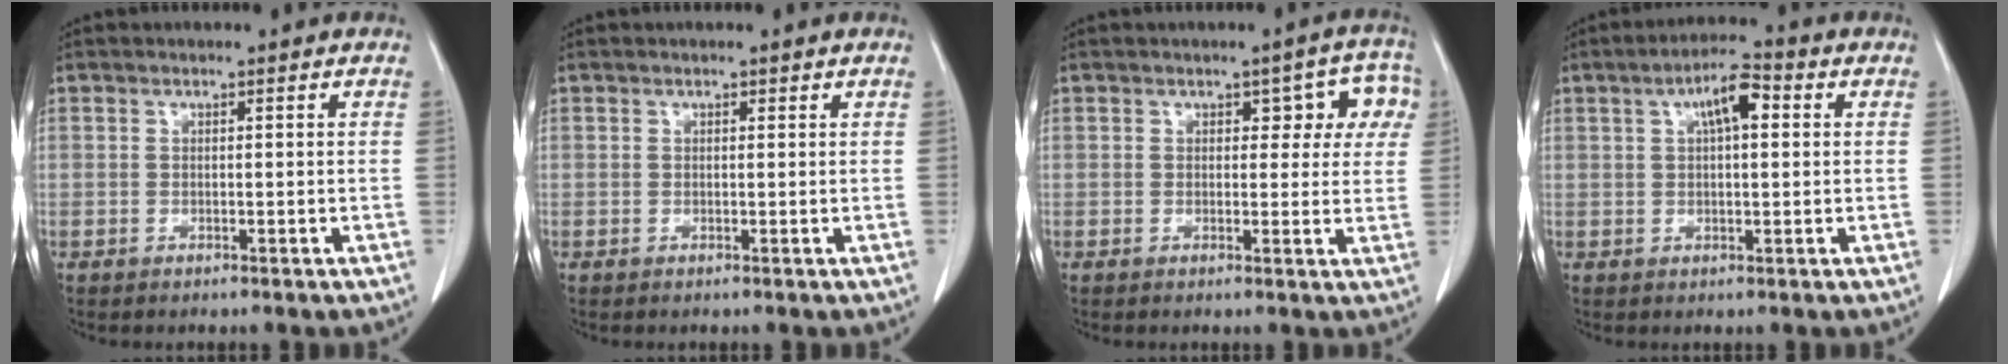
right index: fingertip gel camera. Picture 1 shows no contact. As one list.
[{"total": 0.0}, {"total": 6.4, "force": [2.2, 3.4, 5.0], "torque": [-0.034, 0.020, 0.021]}, {"total": 6.0, "force": [1.8, 1.7, 5.5], "torque": [-0.095, 0.019, 0.028]}]